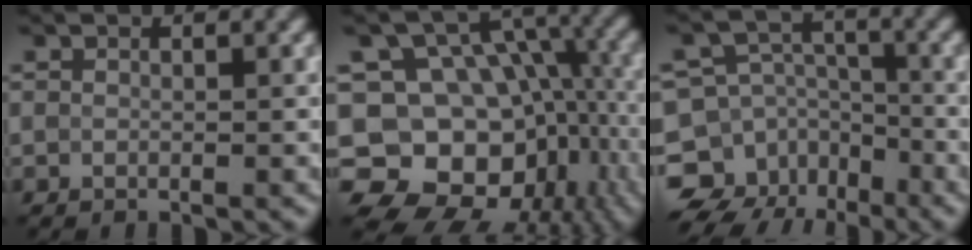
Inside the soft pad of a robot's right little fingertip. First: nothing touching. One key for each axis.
{"total": 12.6, "fx": -4.1, "fy": 9.9, "fz": 6.8, "tx": -0.092, "ty": -0.005, "tz": -0.058}
{"total": 9.0, "fx": -5.9, "fy": 6.7, "fz": 0.9, "tx": -0.026, "ty": 0.006, "tz": -0.106}